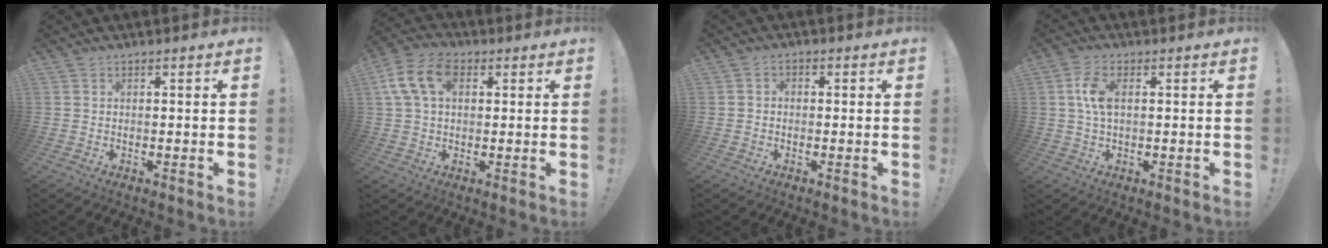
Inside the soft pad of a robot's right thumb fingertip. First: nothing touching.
{"total": 12.5, "force": [3.6, 7.9, 8.9], "torque": [-0.173, 0.003, 0.068]}
{"total": 1.9, "force": [-1.2, 1.2, 0.8], "torque": [-0.013, 0.010, -0.021]}
{"total": 6.6, "force": [0.9, 3.0, 5.8], "torque": [-0.116, 0.001, 0.013]}